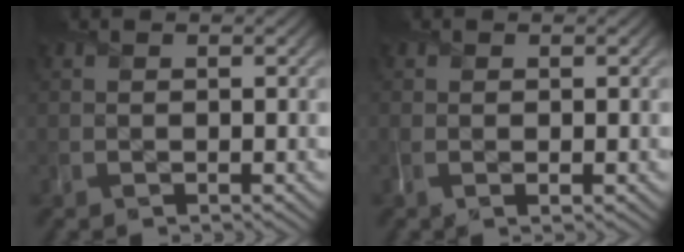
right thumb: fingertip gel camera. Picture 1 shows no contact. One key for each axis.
{"total": 0.7, "fx": -0.1, "fy": 0.2, "fz": 0.6, "tx": -0.015, "ty": -0.002, "tz": -0.004}